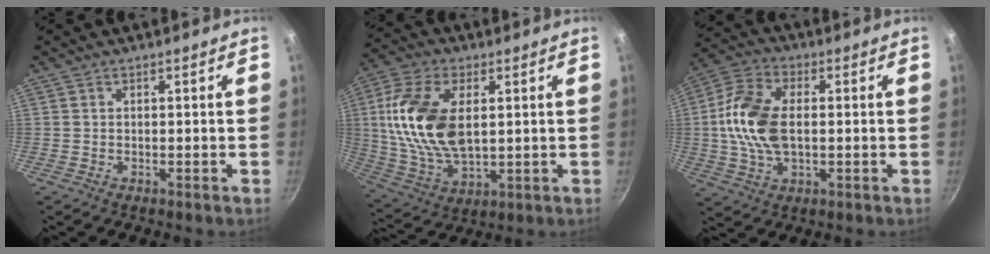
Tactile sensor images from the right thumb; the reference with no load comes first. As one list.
[{"total": 17.7, "force": [2.9, 10.0, 14.4], "torque": [-0.272, -0.004, 0.059]}, {"total": 13.7, "force": [0.2, 8.1, 11.0], "torque": [-0.211, 0.020, -0.008]}]